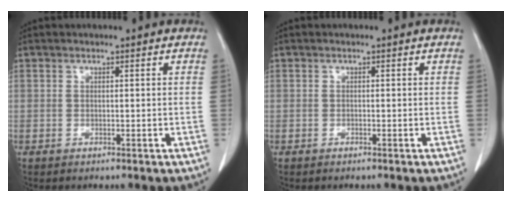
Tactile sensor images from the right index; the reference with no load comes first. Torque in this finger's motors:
{"motor_torque": [-0.20, 0.02, -0.46, -0.08]}